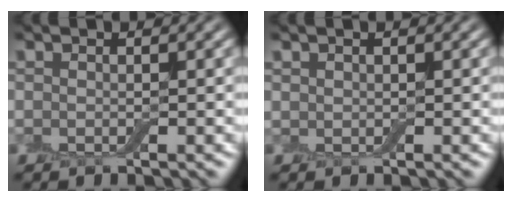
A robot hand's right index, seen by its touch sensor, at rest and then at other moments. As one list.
[{"total": 0.6, "force": [0.4, 0.4, 0.0], "torque": [0.003, 0.001, 0.010]}]